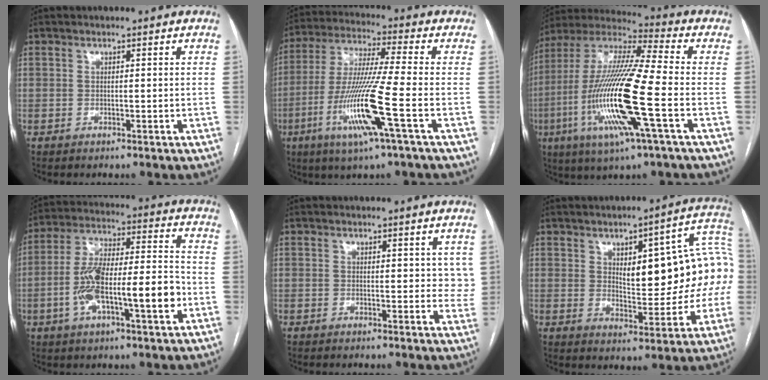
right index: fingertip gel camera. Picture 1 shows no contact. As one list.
[{"total": 14.6, "force": [-5.1, -1.0, 13.7], "torque": [-0.282, -0.021, -0.101]}, {"total": 20.7, "force": [-5.3, 1.2, 20.0], "torque": [-0.427, -0.019, -0.106]}, {"total": 15.7, "force": [-4.2, 3.4, 14.8], "torque": [-0.269, 0.020, -0.069]}, {"total": 3.5, "force": [1.5, 2.1, 2.4], "torque": [-0.012, -0.002, 0.016]}, {"total": 16.3, "force": [2.5, 5.8, 15.1], "torque": [-0.191, 0.034, 0.038]}]